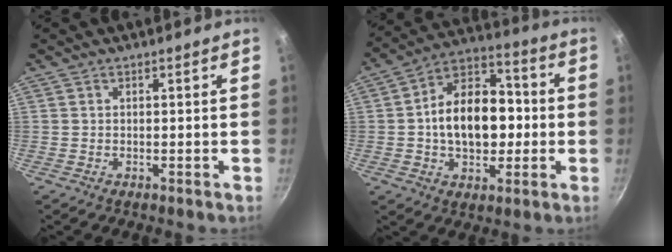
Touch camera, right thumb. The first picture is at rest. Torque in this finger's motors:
{"motor_torque": [-0.04, 0.59, 0.27, 0.15, 0.15]}